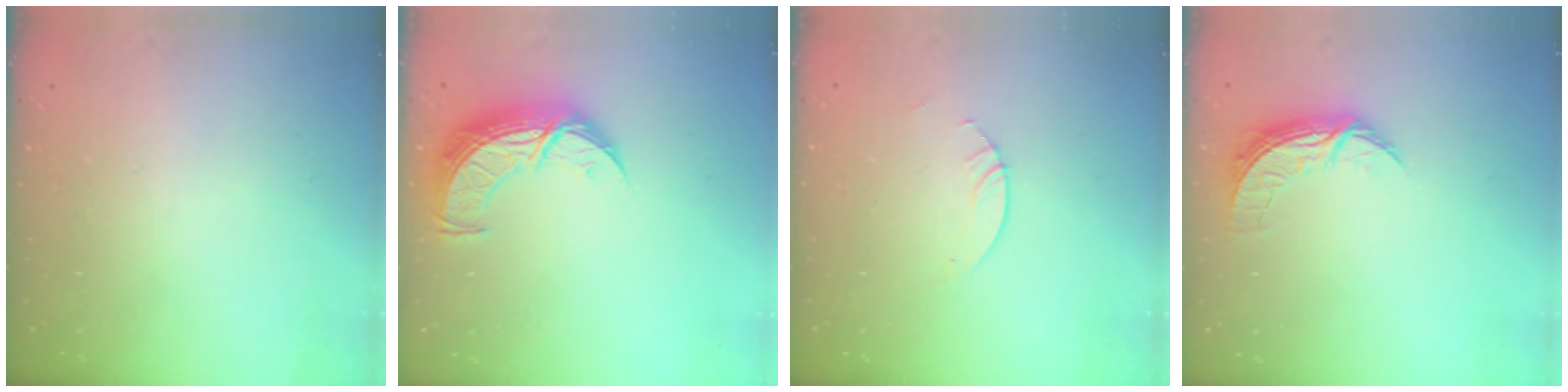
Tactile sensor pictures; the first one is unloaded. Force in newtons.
{"total": 10.7, "press": 10.6, "slide": 0.8}
{"total": 2.4, "press": 2.4, "slide": 0.2}
{"total": 7.2, "press": 7.2, "slide": 0.2}